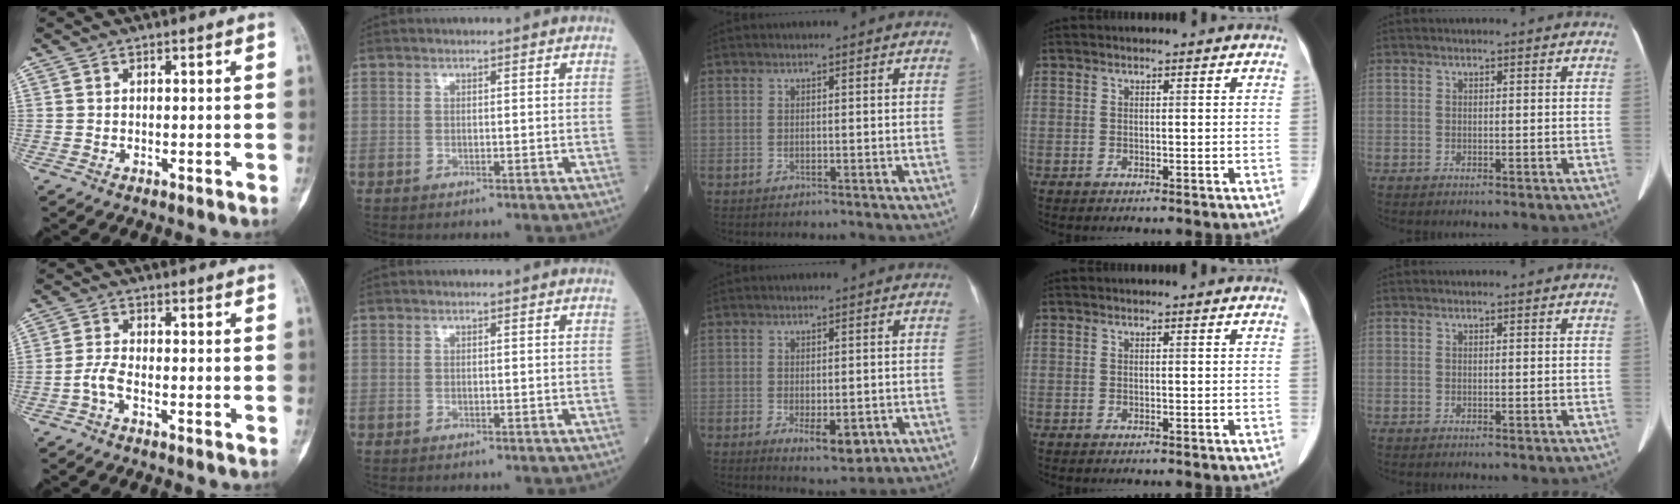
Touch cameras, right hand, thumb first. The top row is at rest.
{"thumb": {"total": 2.6, "force": [-1.5, 0.7, 2.0], "torque": [-0.050, 0.008, -0.036]}, "middle": {"total": 5.1, "force": [-1.7, 1.9, 4.4], "torque": [-0.065, -0.010, -0.013]}}